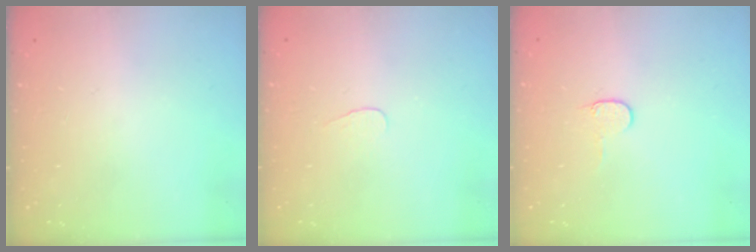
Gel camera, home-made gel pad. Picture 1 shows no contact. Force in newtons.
{"total": 2.8, "press": 2.7, "slide": 0.3}
{"total": 4.0, "press": 4.0, "slide": 0.4}